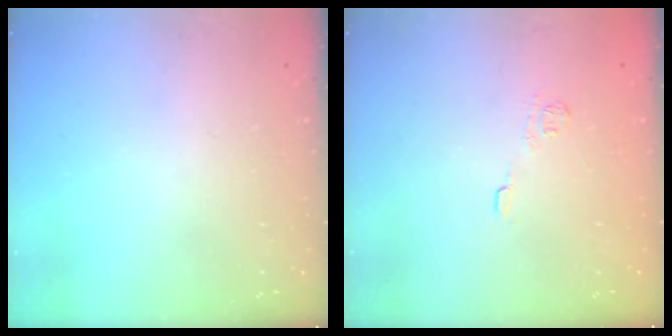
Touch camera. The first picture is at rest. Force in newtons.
{"total": 7.1, "press": 7.0, "slide": 1.5}